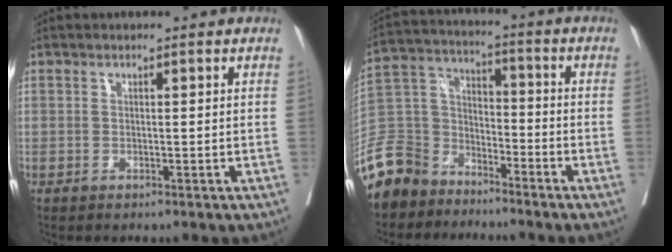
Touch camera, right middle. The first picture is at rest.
{"total": 13.9, "force": [-11.2, 7.6, 2.8], "torque": [-0.086, 0.022, -0.218]}